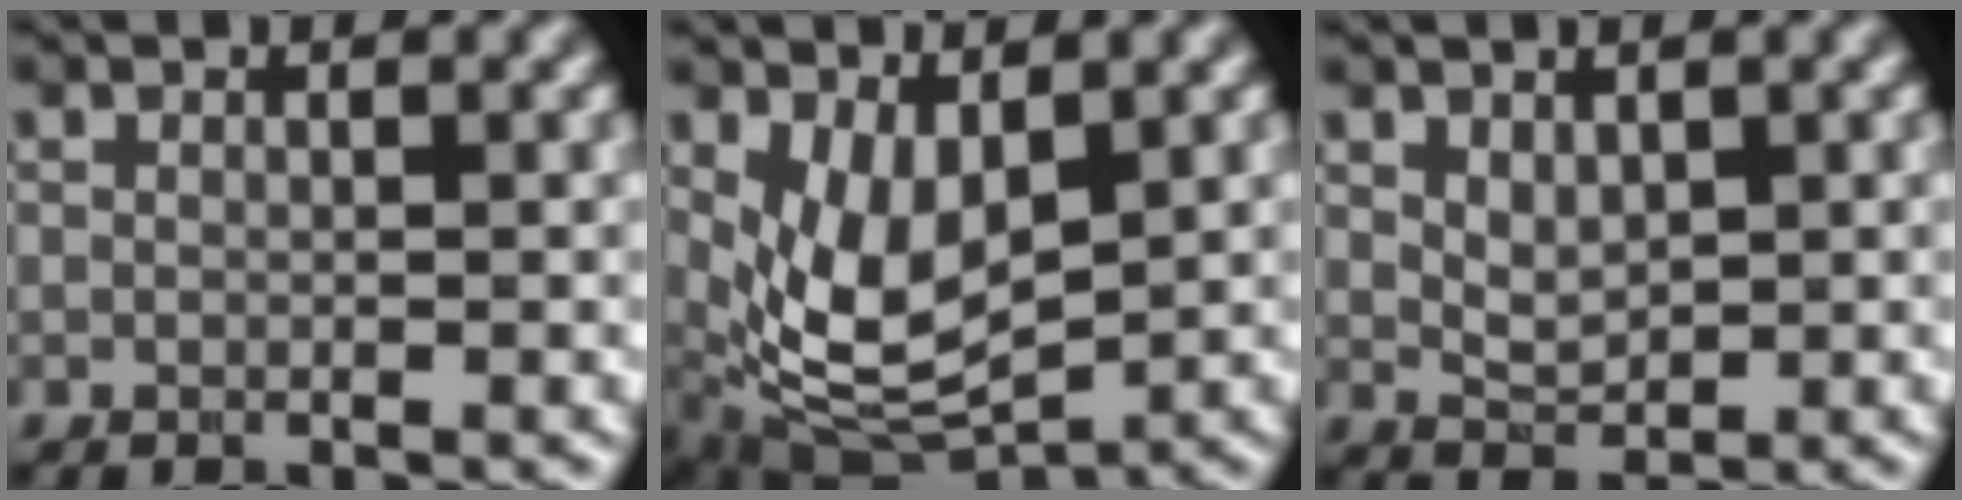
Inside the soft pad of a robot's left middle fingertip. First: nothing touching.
{"total": 6.8, "force": [1.0, 3.6, 5.7], "torque": [-0.124, -0.014, 0.023]}
{"total": 1.8, "force": [0.8, 1.1, 1.2], "torque": [-0.021, -0.005, 0.021]}